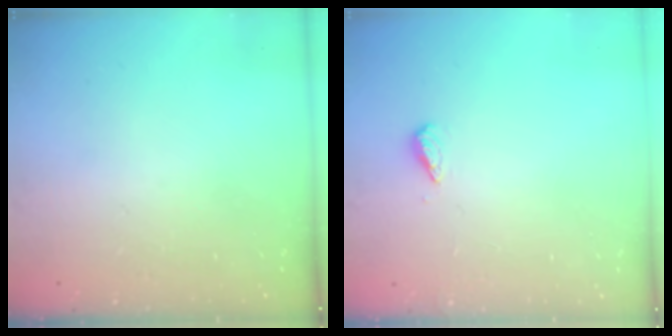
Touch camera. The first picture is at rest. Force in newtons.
{"total": 2.7, "press": 2.6, "slide": 0.4}